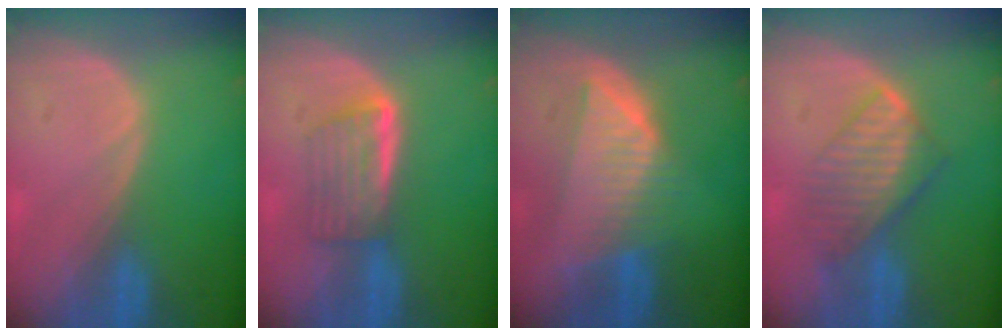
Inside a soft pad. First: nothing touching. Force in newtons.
{"total": 5.8, "press": 5.1, "slide": 2.9}
{"total": 7.5, "press": 6.9, "slide": 2.7}
{"total": 6.8, "press": 6.3, "slide": 2.4}